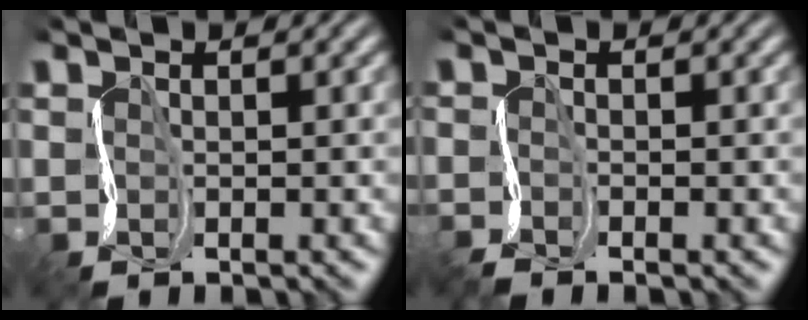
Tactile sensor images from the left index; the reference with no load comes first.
{"total": 1.6, "force": [-1.6, -0.1, 0.3], "torque": [-0.012, -0.004, -0.041]}